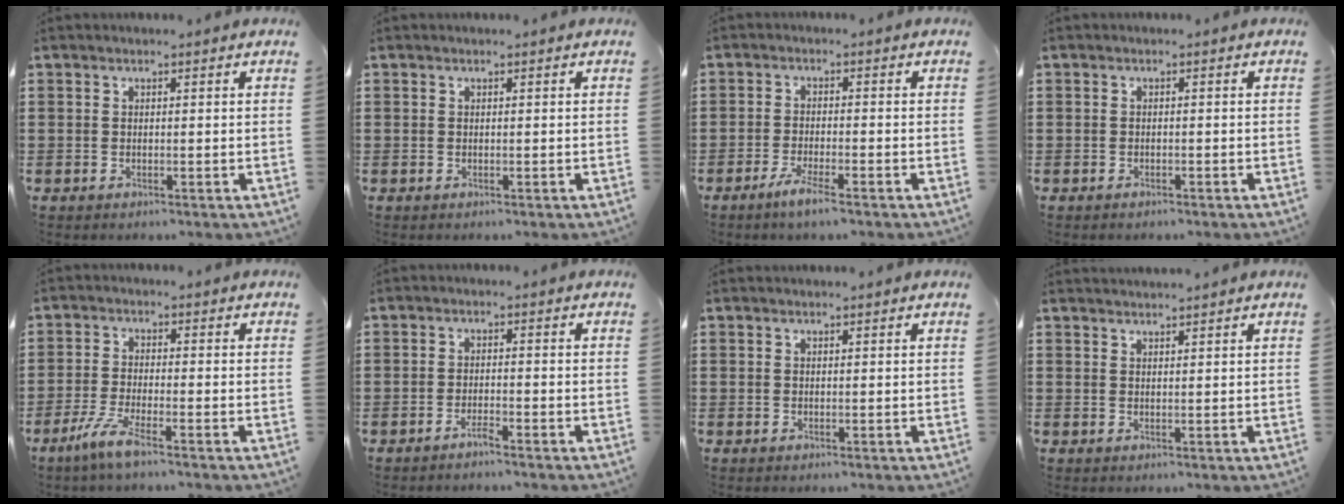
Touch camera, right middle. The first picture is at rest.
{"total": 0.0}
{"total": 3.4, "force": [-2.4, 0.1, 2.3], "torque": [-0.051, -0.004, -0.047]}
{"total": 0.8, "force": [-0.7, 0.3, 0.0], "torque": [-0.001, 0.002, -0.016]}
{"total": 4.8, "force": [-3.0, 0.3, 3.8], "torque": [-0.088, -0.013, -0.058]}
{"total": 1.9, "force": [-1.6, 0.0, 1.1], "torque": [-0.020, 0.000, -0.029]}
{"total": 0.0}
{"total": 1.3, "force": [1.3, 0.0, 0.1], "torque": [-0.005, 0.000, 0.025]}